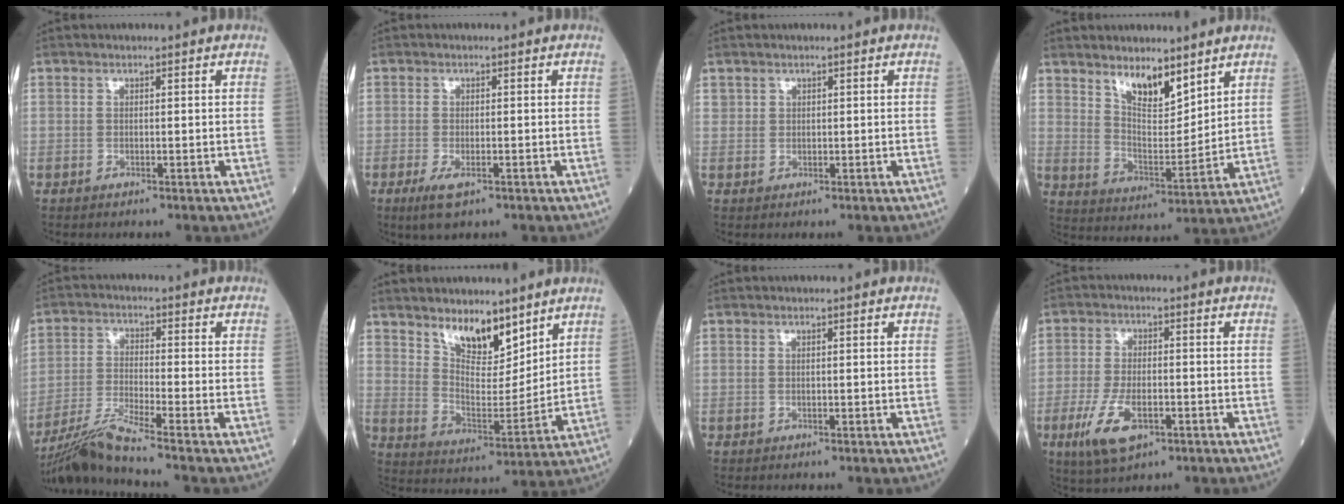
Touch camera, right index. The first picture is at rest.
{"total": 3.3, "force": [-1.7, 1.1, 2.6], "torque": [-0.057, -0.005, -0.023]}
{"total": 1.3, "force": [0.7, 1.0, 0.1], "torque": [0.012, -0.001, 0.012]}
{"total": 7.9, "force": [5.9, 2.5, 4.6], "torque": [-0.080, -0.012, 0.110]}
{"total": 7.7, "force": [-6.5, -2.1, 3.5], "torque": [-0.076, -0.029, -0.126]}
{"total": 9.2, "force": [7.0, 3.5, 5.0], "torque": [-0.084, -0.013, 0.132]}
{"total": 0.0}
{"total": 7.8, "force": [-3.3, 3.2, 6.3], "torque": [-0.134, -0.011, -0.052]}